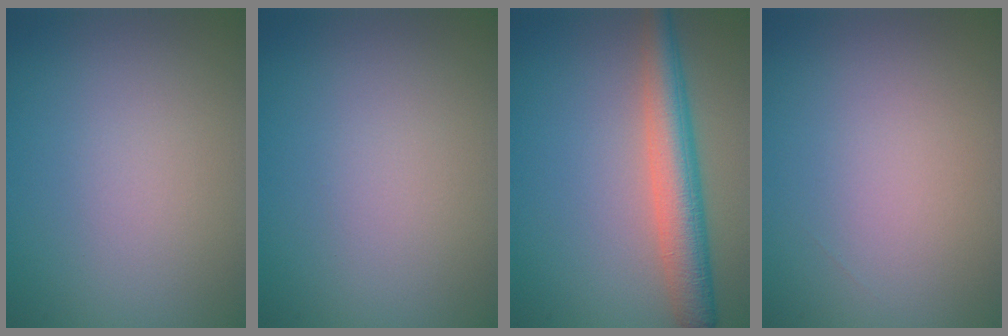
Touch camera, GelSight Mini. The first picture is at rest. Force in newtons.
{"total": 0.0}
{"total": 5.0, "press": 5.0, "slide": 0.3}
{"total": 0.0}